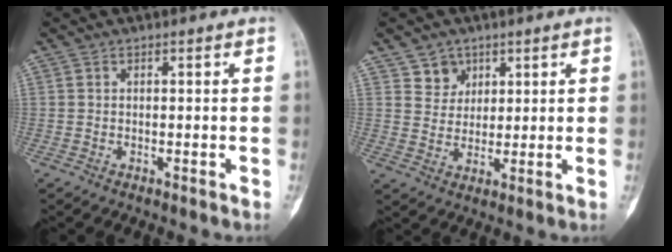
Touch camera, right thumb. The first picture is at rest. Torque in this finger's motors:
{"motor_torque": [0.10, 0.30, -0.17, 0.09, 0.00]}